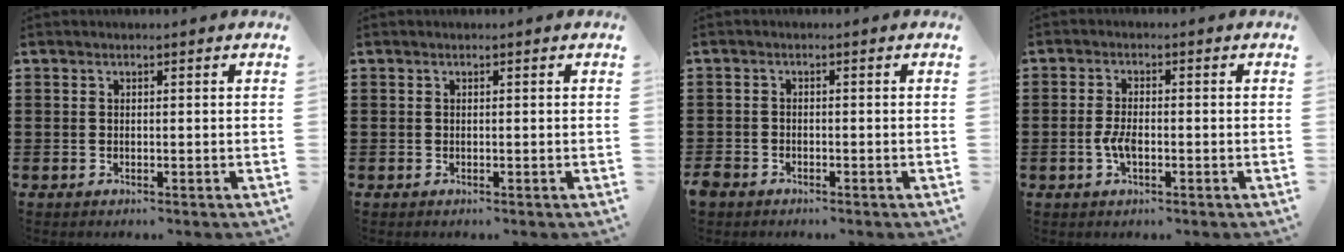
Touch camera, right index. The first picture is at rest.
{"total": 0.0}
{"total": 2.0, "force": [-1.6, 1.1, 0.3], "torque": [-0.017, 0.003, -0.038]}
{"total": 3.0, "force": [-0.9, 0.9, 2.8], "torque": [-0.066, -0.008, -0.019]}